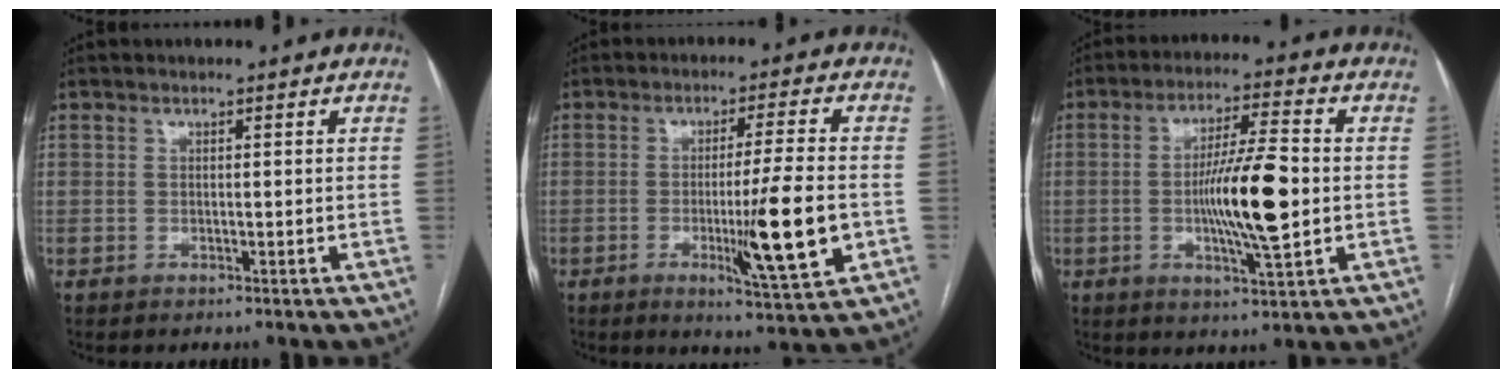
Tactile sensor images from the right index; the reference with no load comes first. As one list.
[{"total": 11.8, "force": [-2.7, -0.2, 11.5], "torque": [-0.178, -0.026, -0.045]}, {"total": 12.0, "force": [-1.1, 1.2, 11.9], "torque": [-0.209, -0.003, -0.021]}]